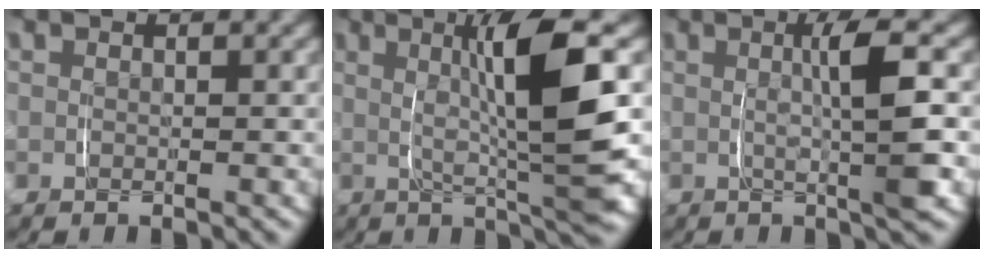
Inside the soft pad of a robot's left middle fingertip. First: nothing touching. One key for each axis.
{"total": 8.9, "fx": 1.2, "fy": 1.3, "fz": 8.7, "tx": -0.141, "ty": 0.003, "tz": 0.017}
{"total": 4.7, "fx": 0.3, "fy": 0.4, "fz": 4.7, "tx": -0.074, "ty": 0.007, "tz": 0.003}